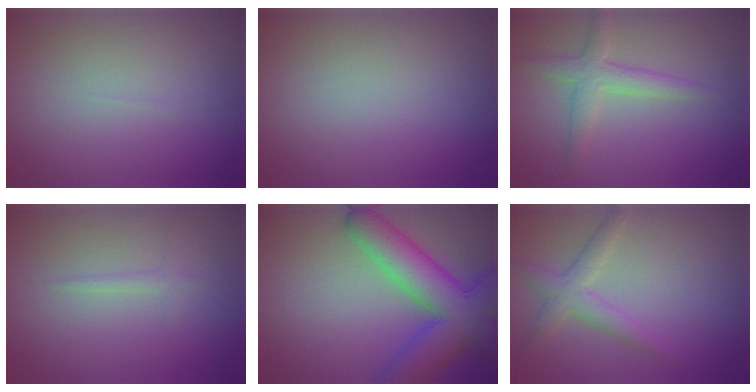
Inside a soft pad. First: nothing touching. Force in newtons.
{"total": 0.0}
{"total": 2.9, "press": 2.9, "slide": 0.1}
{"total": 1.3, "press": 1.3, "slide": 0.0}
{"total": 9.9, "press": 9.9, "slide": 0.4}
{"total": 2.8, "press": 2.8, "slide": 0.1}